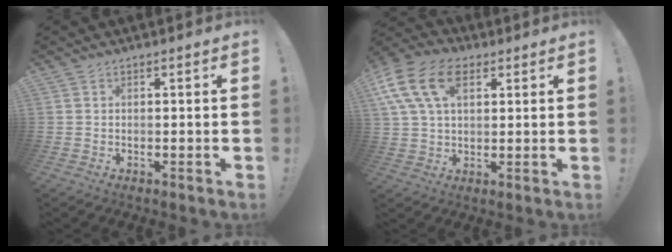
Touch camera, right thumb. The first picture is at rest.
{"total": 15.9, "force": [6.2, 10.0, 10.8], "torque": [-0.216, -0.009, 0.116]}